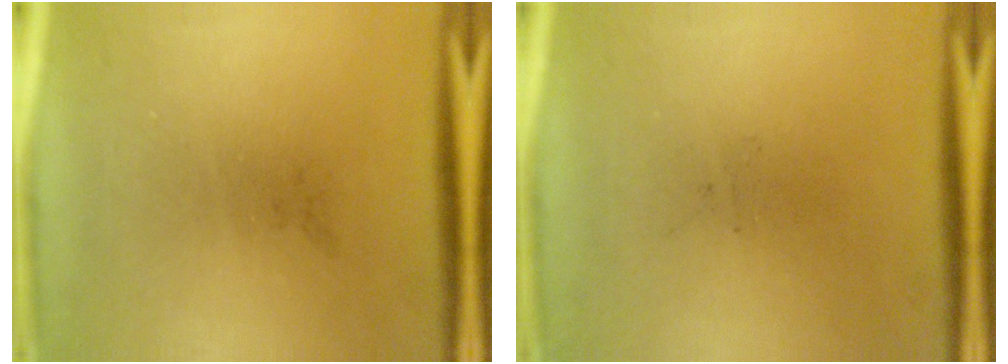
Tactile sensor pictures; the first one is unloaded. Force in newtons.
{"total": 0.0}